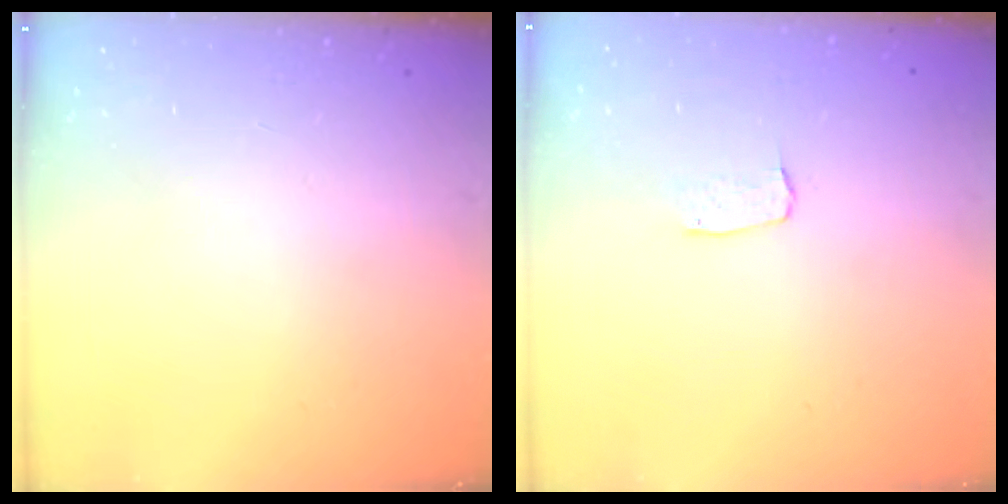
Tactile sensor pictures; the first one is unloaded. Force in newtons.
{"total": 3.1, "press": 3.1, "slide": 0.2}